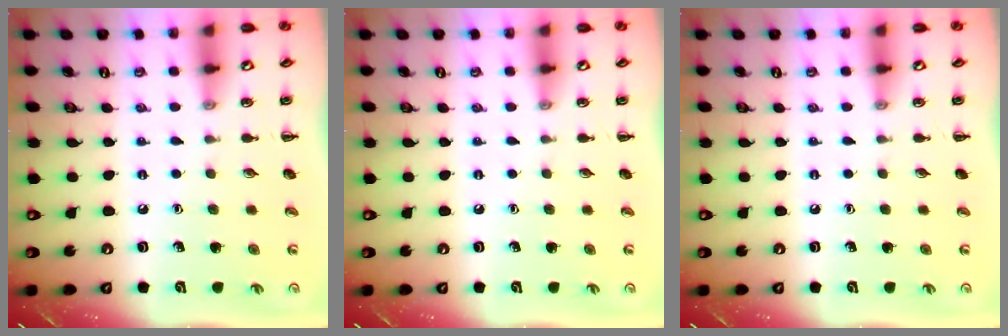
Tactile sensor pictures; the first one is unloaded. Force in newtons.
{"total": 0.0}
{"total": 0.0}